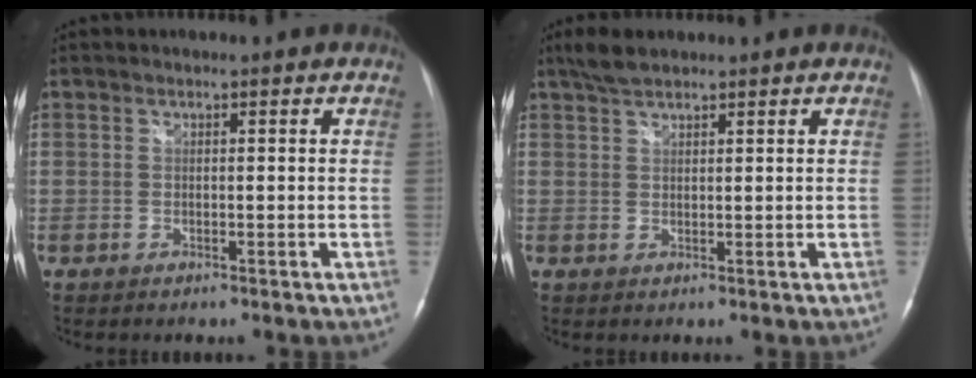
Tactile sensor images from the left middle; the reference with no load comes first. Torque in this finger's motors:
{"motor_torque": [0.34, -0.15, -0.08, 0.05]}